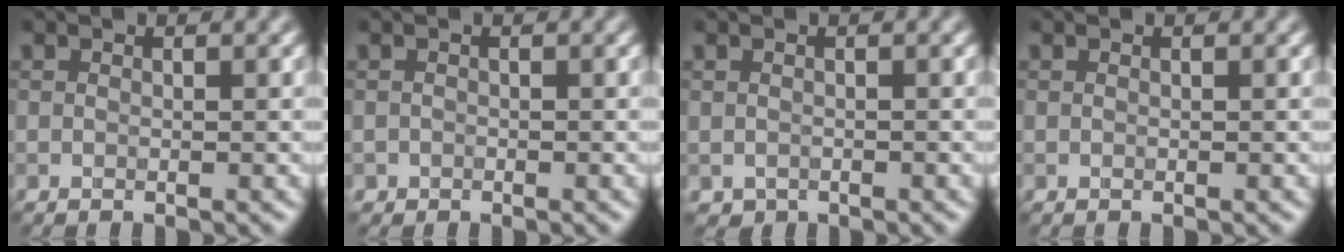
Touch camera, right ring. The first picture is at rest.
{"total": 0.7, "force": [-0.3, 0.5, -0.3], "torque": [0.013, -0.001, -0.007]}
{"total": 0.7, "force": [-0.4, 0.6, -0.1], "torque": [0.006, -0.004, -0.008]}
{"total": 0.0}